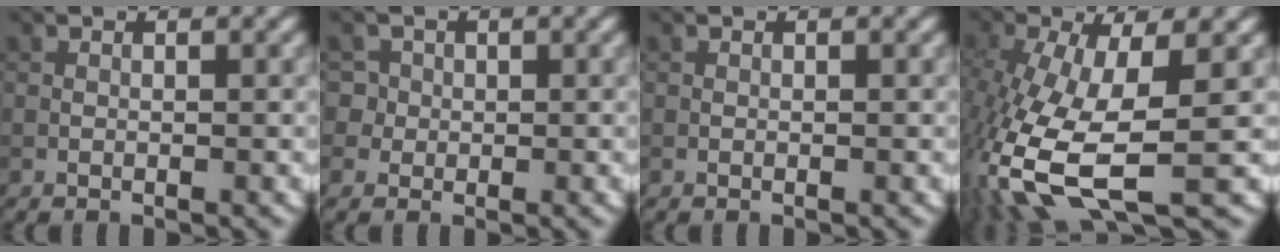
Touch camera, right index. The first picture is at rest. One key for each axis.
{"total": 3.1, "fx": 0.8, "fy": 2.9, "fz": 0.8, "tx": -0.001, "ty": 0.014, "tz": 0.006}
{"total": 0.0}
{"total": 11.4, "fx": -3.7, "fy": 4.7, "fz": 9.7, "tx": -0.231, "ty": -0.030, "tz": -0.062}